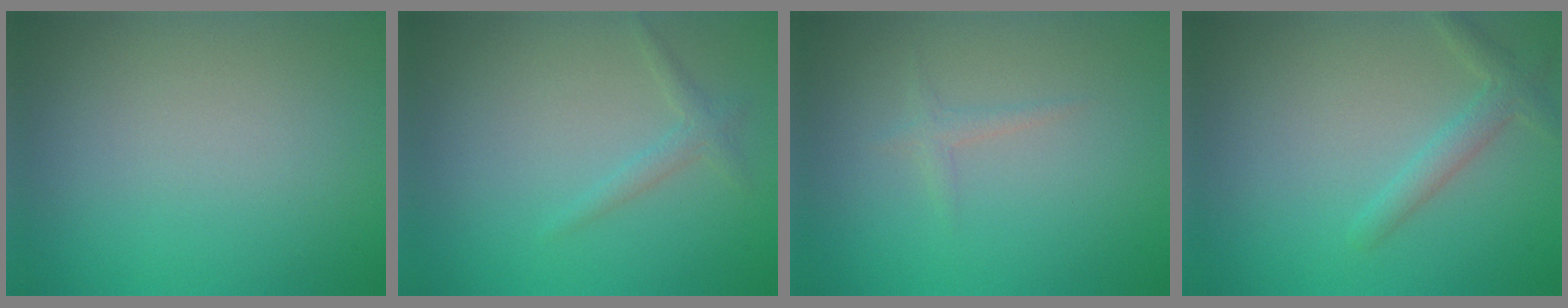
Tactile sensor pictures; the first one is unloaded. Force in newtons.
{"total": 1.2, "press": 1.2, "slide": 0.1}
{"total": 0.8, "press": 0.8, "slide": 0.1}
{"total": 2.0, "press": 2.0, "slide": 0.1}